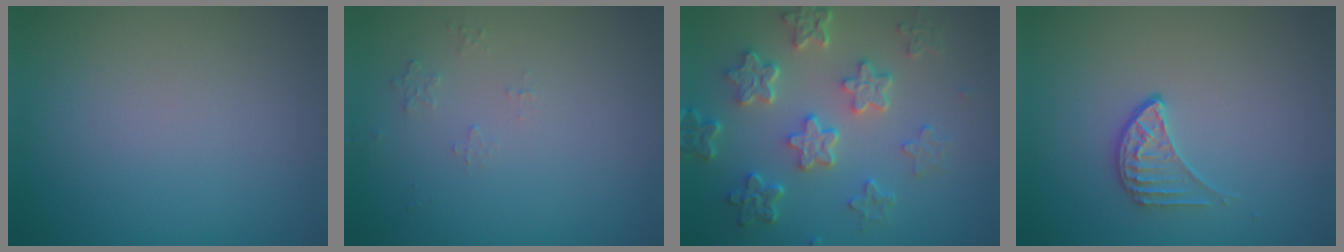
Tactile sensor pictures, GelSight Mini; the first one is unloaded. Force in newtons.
{"total": 0.6, "press": 0.4, "slide": 0.5}
{"total": 6.0, "press": 4.5, "slide": 4.0}
{"total": 1.9, "press": 1.3, "slide": 1.3}